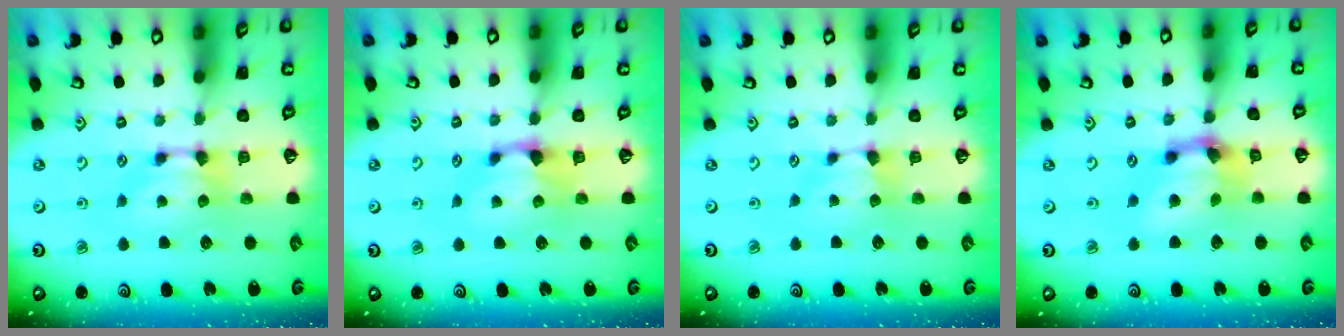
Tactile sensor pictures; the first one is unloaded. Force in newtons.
{"total": 1.2, "press": 0.8, "slide": 0.9}
{"total": 0.0}
{"total": 5.3, "press": 4.9, "slide": 1.8}